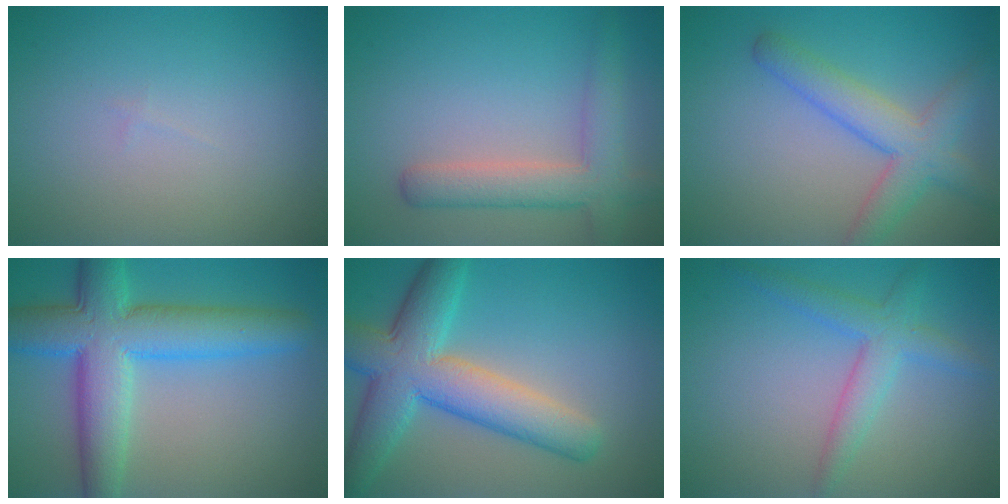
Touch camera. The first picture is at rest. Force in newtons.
{"total": 4.4, "press": 4.4, "slide": 0.3}
{"total": 4.8, "press": 4.8, "slide": 0.3}
{"total": 9.3, "press": 9.3, "slide": 0.3}
{"total": 8.5, "press": 8.5, "slide": 0.3}
{"total": 3.4, "press": 3.4, "slide": 0.1}